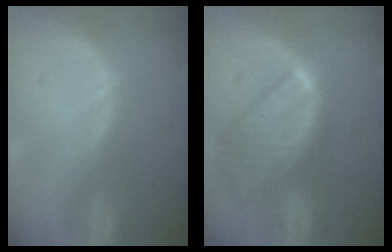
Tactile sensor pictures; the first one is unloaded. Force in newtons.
{"total": 9.7, "press": 8.4, "slide": 4.9}